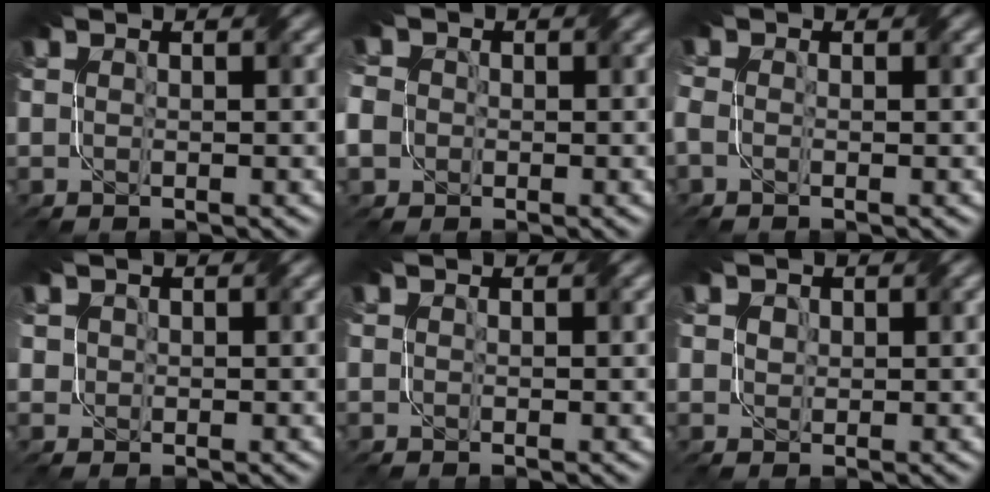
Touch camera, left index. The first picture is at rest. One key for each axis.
{"total": 4.7, "fx": -1.0, "fy": 4.1, "fz": 2.0, "tx": -0.062, "ty": 0.011, "tz": -0.040}
{"total": 1.7, "fx": -0.6, "fy": 1.1, "fz": 1.1, "tx": -0.028, "ty": 0.000, "tz": -0.016}
{"total": 0.8, "fx": 0.1, "fy": 0.8, "fz": 0.0, "tx": -0.007, "ty": -0.004, "tz": 0.004}
{"total": 0.0}
{"total": 1.4, "fx": 0.7, "fy": 1.1, "fz": 0.5, "tx": -0.023, "ty": 0.005, "tz": 0.013}